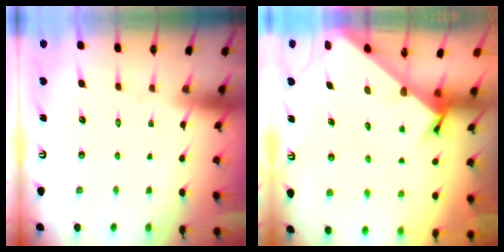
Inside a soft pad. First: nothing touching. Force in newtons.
{"total": 3.4, "press": 3.4, "slide": 0.2}